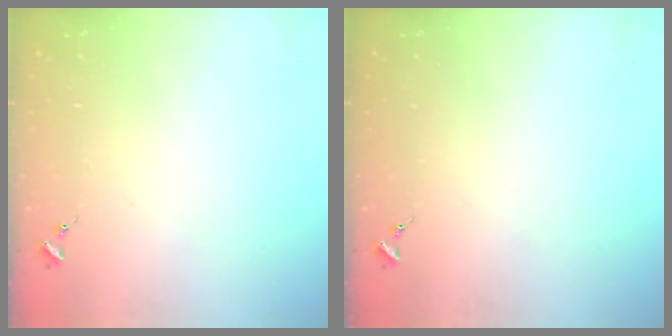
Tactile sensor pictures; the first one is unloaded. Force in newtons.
{"total": 0.0}